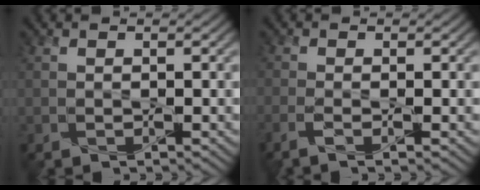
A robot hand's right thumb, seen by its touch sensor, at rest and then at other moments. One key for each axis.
{"total": 2.3, "fx": -1.2, "fy": 0.4, "fz": 1.9, "tx": -0.042, "ty": -0.001, "tz": -0.034}